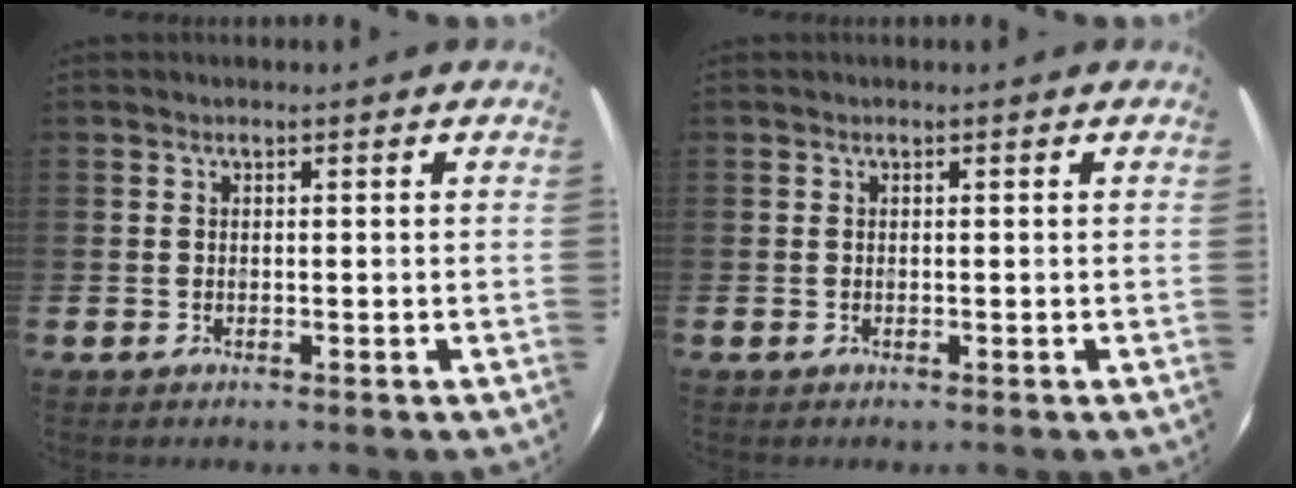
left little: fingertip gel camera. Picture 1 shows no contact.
{"total": 0.0}